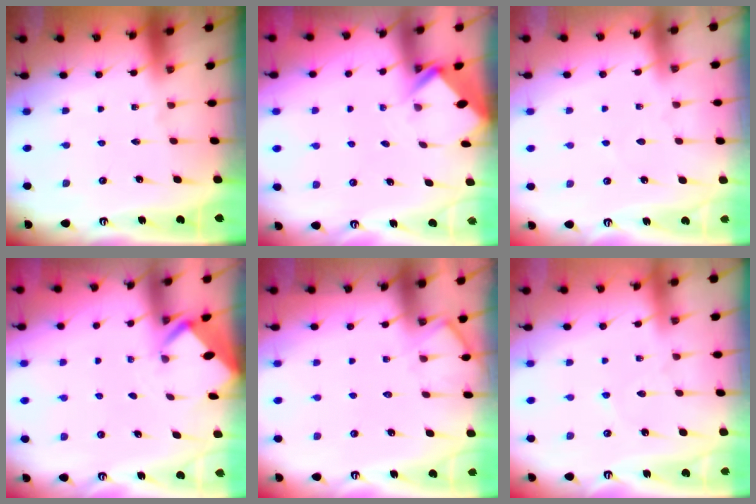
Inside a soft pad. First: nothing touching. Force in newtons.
{"total": 2.6, "press": 2.6, "slide": 0.2}
{"total": 2.5, "press": 2.5, "slide": 0.4}
{"total": 1.9, "press": 1.9, "slide": 0.1}
{"total": 7.2, "press": 7.1, "slide": 0.9}
{"total": 4.6, "press": 4.5, "slide": 0.7}